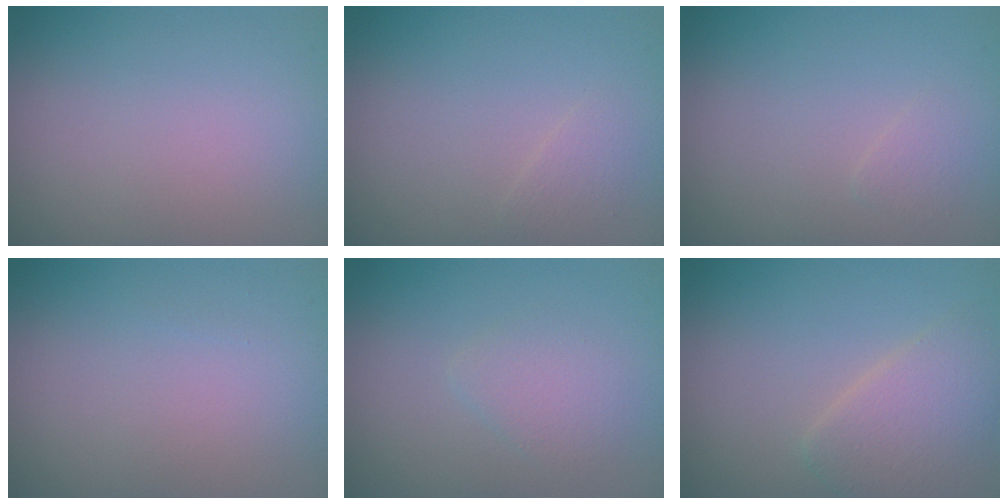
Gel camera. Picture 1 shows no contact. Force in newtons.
{"total": 0.9, "press": 0.9, "slide": 0.0}
{"total": 0.7, "press": 0.7, "slide": 0.1}
{"total": 0.0}
{"total": 1.8, "press": 1.8, "slide": 0.1}
{"total": 3.2, "press": 3.2, "slide": 0.1}